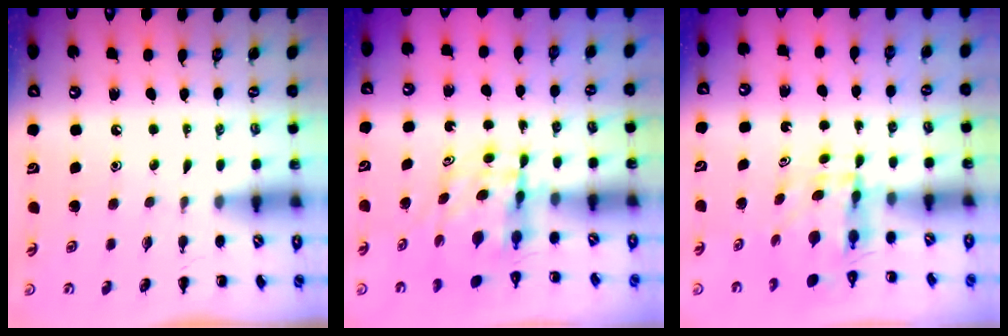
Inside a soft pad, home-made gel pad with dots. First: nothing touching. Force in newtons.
{"total": 6.0, "press": 5.9, "slide": 1.0}
{"total": 3.9, "press": 3.9, "slide": 0.3}